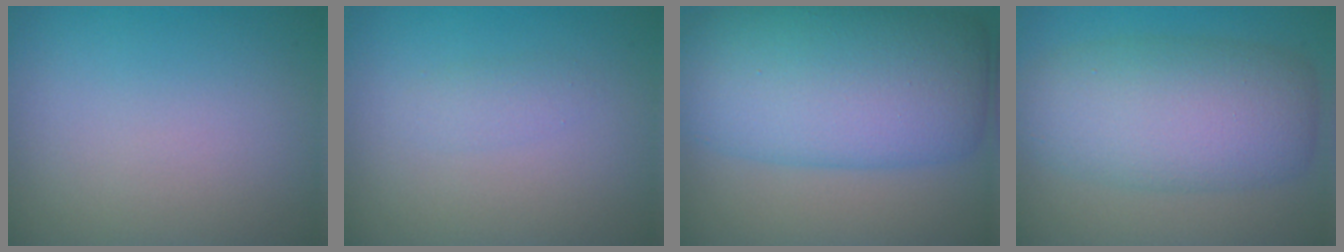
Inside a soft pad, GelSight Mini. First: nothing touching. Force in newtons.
{"total": 1.0, "press": 1.0, "slide": 0.1}
{"total": 11.8, "press": 11.8, "slide": 0.2}
{"total": 7.9, "press": 7.9, "slide": 0.4}